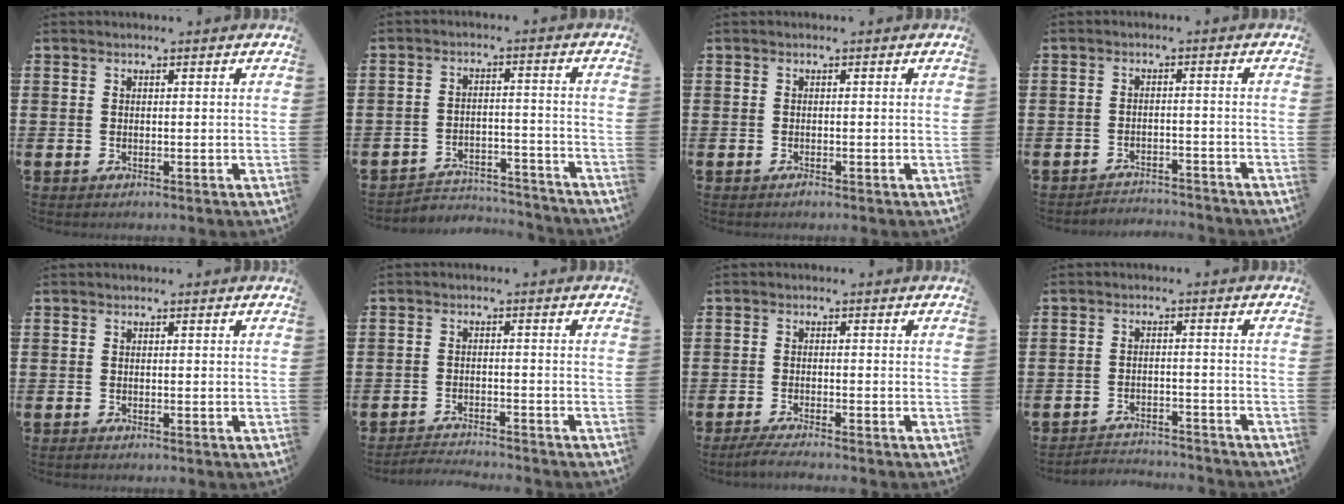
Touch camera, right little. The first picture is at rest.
{"total": 3.9, "force": [-3.8, 0.8, 0.4], "torque": [-0.011, 0.008, -0.082]}
{"total": 0.0}
{"total": 2.3, "force": [-2.3, 0.0, -0.3], "torque": [-0.003, 0.004, -0.052]}
{"total": 0.0}
{"total": 2.4, "force": [-2.3, -0.2, 0.0], "torque": [-0.003, 0.002, -0.051]}
{"total": 2.0, "force": [-1.6, -0.1, 1.1], "torque": [-0.017, 0.002, -0.031]}
{"total": 2.8, "force": [-2.8, 0.1, -0.2], "torque": [-0.005, 0.003, -0.061]}